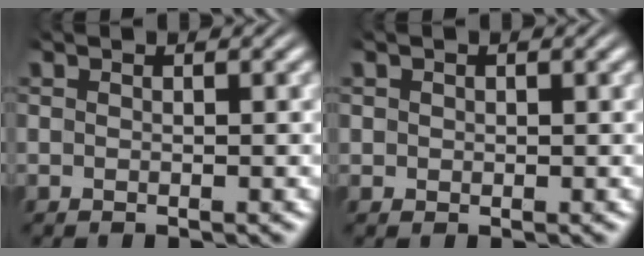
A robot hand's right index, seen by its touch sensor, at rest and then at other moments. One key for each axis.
{"total": 0.8, "fx": 0.2, "fy": 0.7, "fz": 0.2, "tx": -0.008, "ty": -0.007, "tz": 0.008}